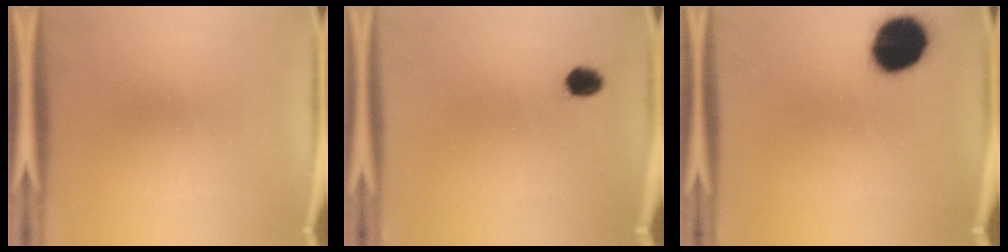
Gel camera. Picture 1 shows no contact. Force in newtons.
{"total": 3.1}
{"total": 14.7}